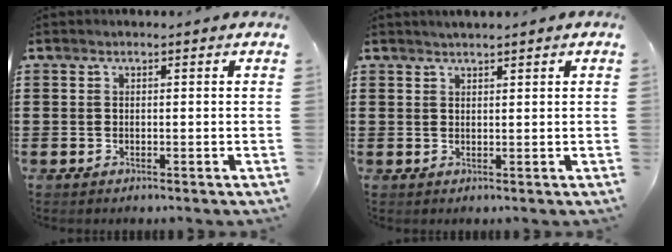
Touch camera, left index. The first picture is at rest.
{"total": 1.0, "force": [1.0, 0.0, 0.2], "torque": [-0.005, 0.001, 0.018]}